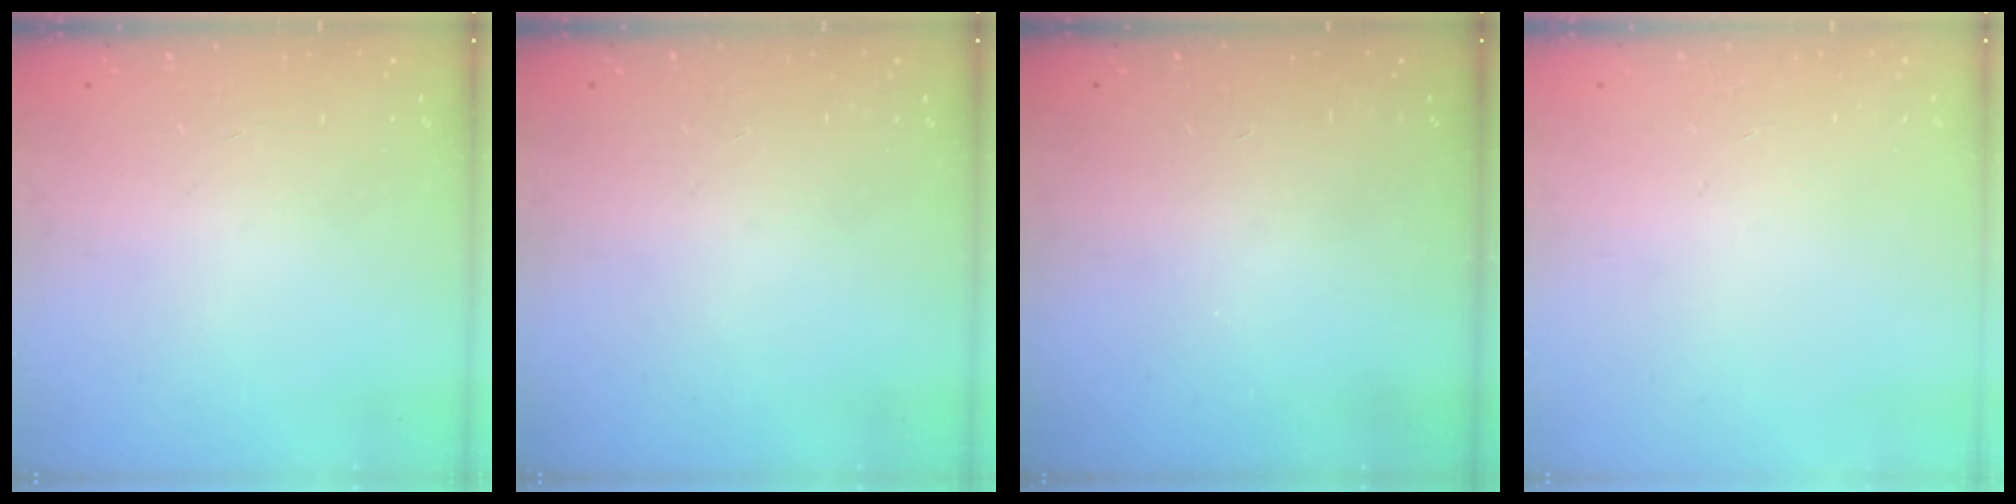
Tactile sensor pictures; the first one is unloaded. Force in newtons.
{"total": 0.0}
{"total": 0.0}
{"total": 0.0}